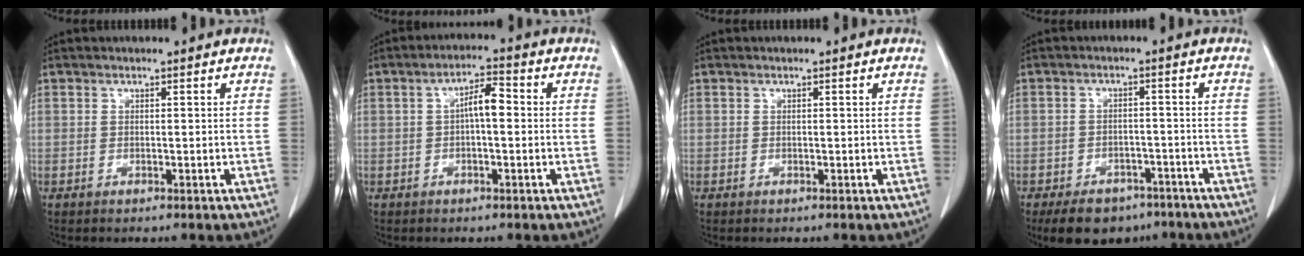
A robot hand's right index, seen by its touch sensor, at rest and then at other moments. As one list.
[{"total": 4.4, "force": [0.1, 1.2, 4.2], "torque": [-0.071, 0.016, -0.001]}, {"total": 0.0}, {"total": 9.1, "force": [-6.7, 5.2, 3.2], "torque": [-0.041, 0.005, -0.096]}]